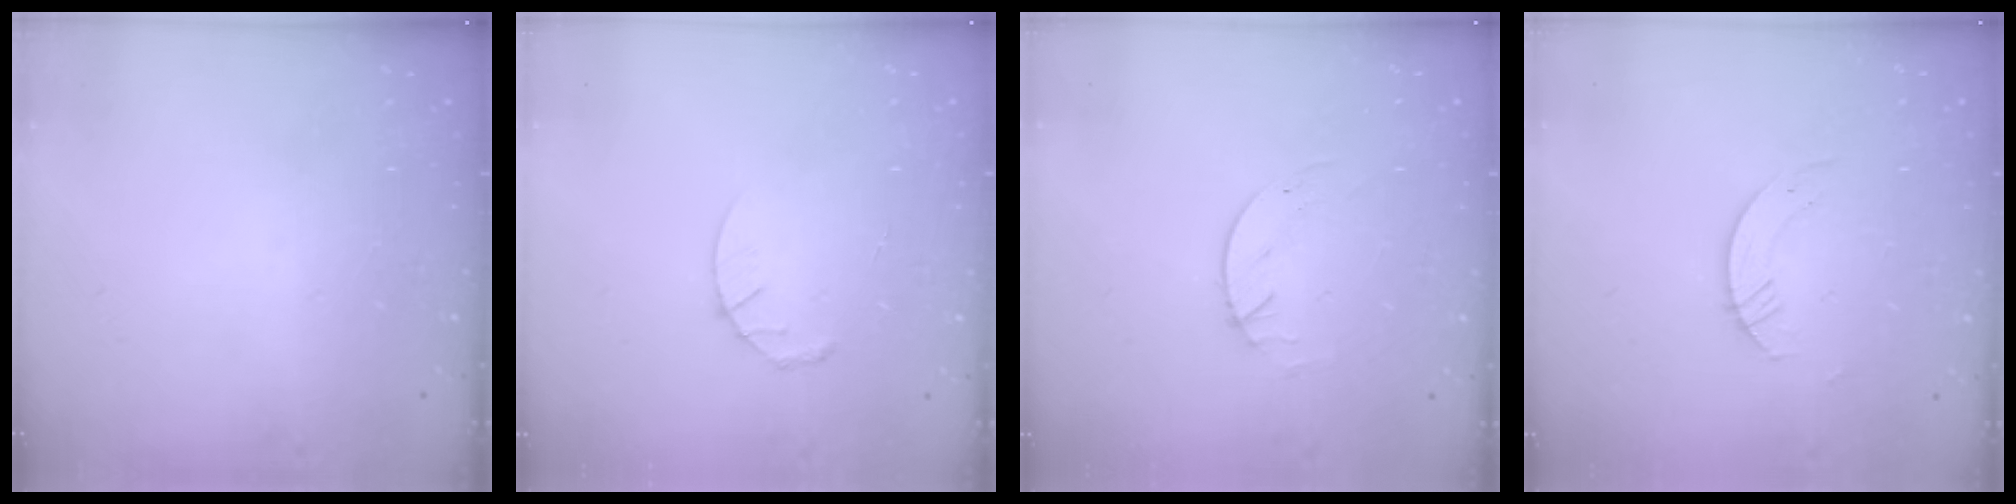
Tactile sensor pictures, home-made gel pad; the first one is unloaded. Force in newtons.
{"total": 3.9, "press": 3.9, "slide": 0.5}
{"total": 1.7, "press": 1.7, "slide": 0.2}
{"total": 2.2, "press": 2.2, "slide": 0.2}